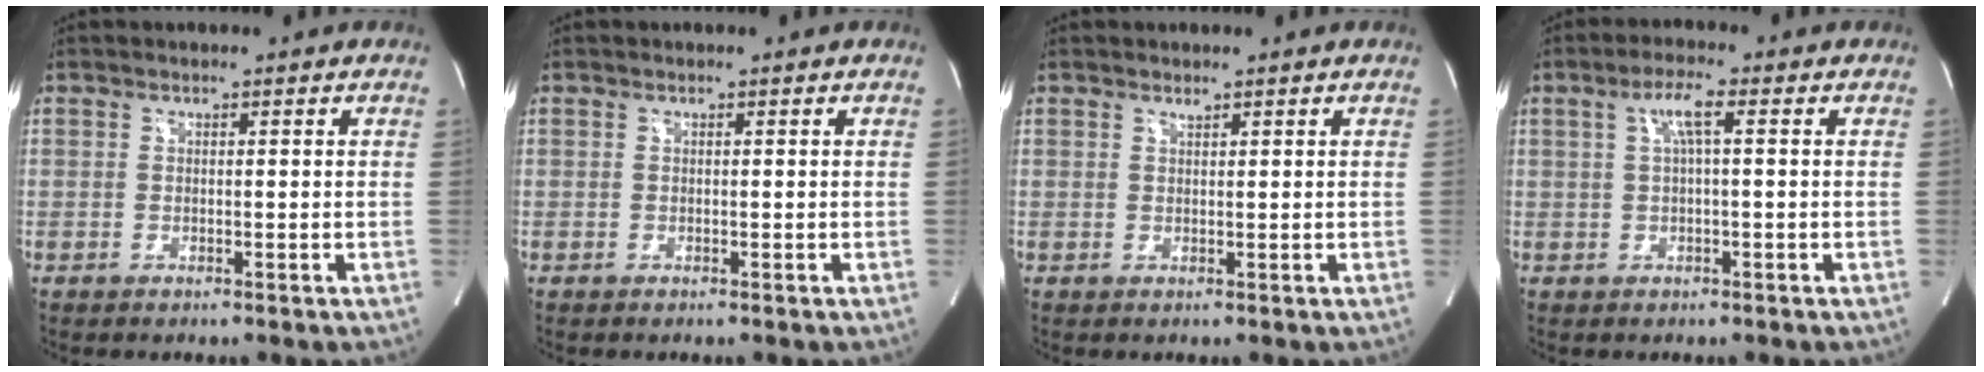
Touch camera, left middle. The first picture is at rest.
{"total": 0.0}
{"total": 0.6, "force": [0.6, -0.1, 0.2], "torque": [-0.011, -0.005, 0.012]}
{"total": 3.9, "force": [1.1, 0.2, 3.8], "torque": [-0.077, 0.009, 0.022]}